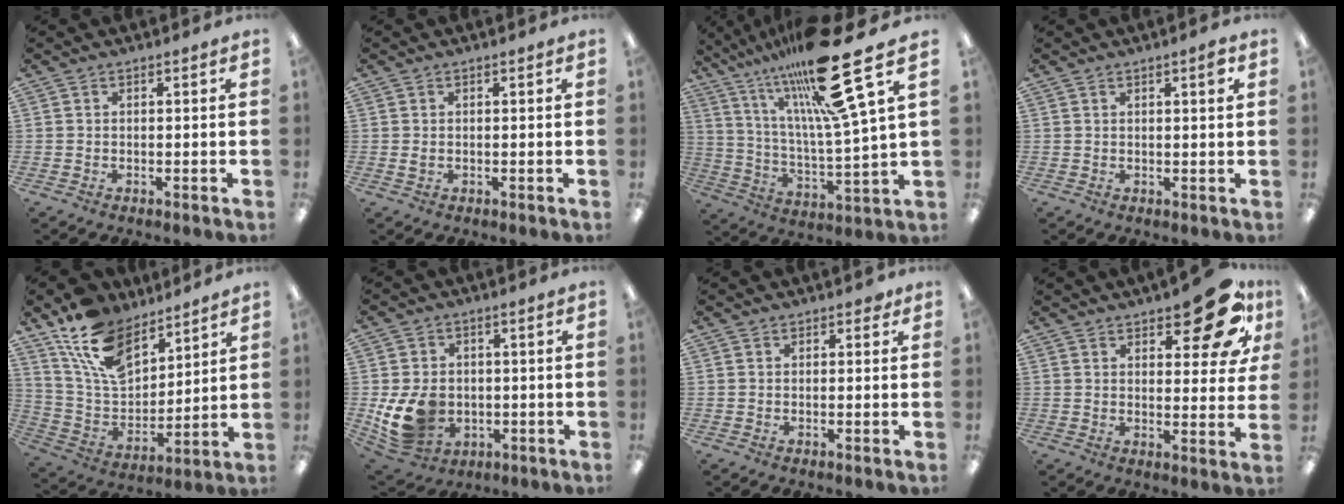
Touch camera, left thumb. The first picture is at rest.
{"total": 1.0, "force": [0.2, 0.6, 0.7], "torque": [-0.014, 0.002, 0.003]}
{"total": 25.5, "force": [17.0, 4.5, 18.6], "torque": [-0.306, -0.095, 0.265]}
{"total": 2.2, "force": [1.4, 0.3, 1.7], "torque": [-0.028, -0.001, 0.022]}
{"total": 16.2, "force": [10.8, 8.6, 8.5], "torque": [-0.178, -0.040, 0.210]}
{"total": 12.1, "force": [-1.6, 9.6, 7.2], "torque": [-0.146, 0.002, -0.022]}
{"total": 1.4, "force": [0.8, 0.9, 0.7], "torque": [-0.007, 0.000, 0.012]}
{"total": 15.1, "force": [9.9, 5.9, 9.8], "torque": [-0.113, -0.059, 0.161]}